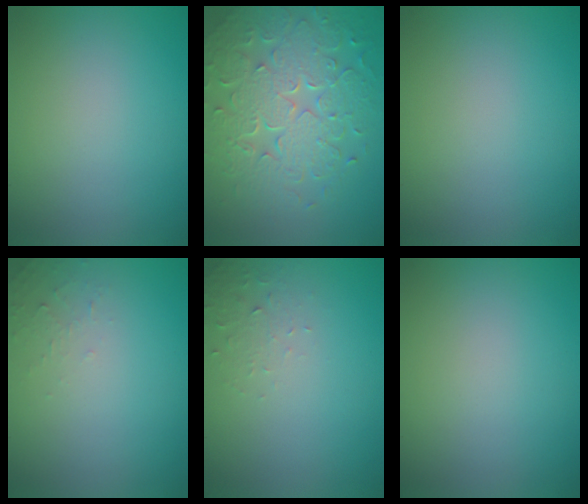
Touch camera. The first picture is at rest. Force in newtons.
{"total": 8.1, "press": 5.9, "slide": 5.6}
{"total": 0.0}
{"total": 0.9, "press": 0.9, "slide": 0.1}
{"total": 1.6, "press": 1.6, "slide": 0.4}
{"total": 0.0}